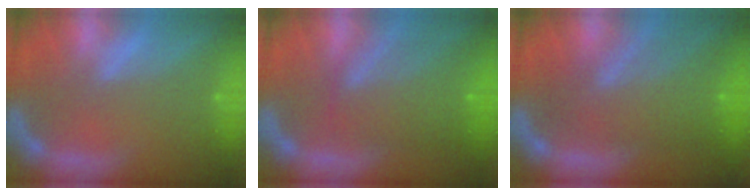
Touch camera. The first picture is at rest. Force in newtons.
{"total": 7.6}
{"total": 8.5}